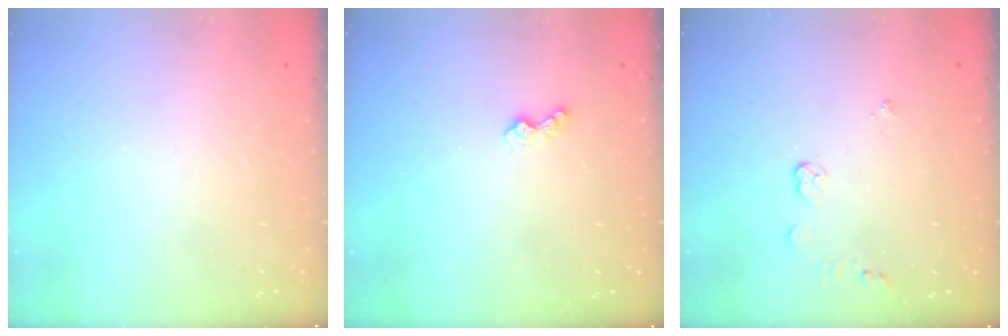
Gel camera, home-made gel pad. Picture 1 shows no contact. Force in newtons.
{"total": 4.8, "press": 4.8, "slide": 0.6}
{"total": 3.9, "press": 3.9, "slide": 0.4}